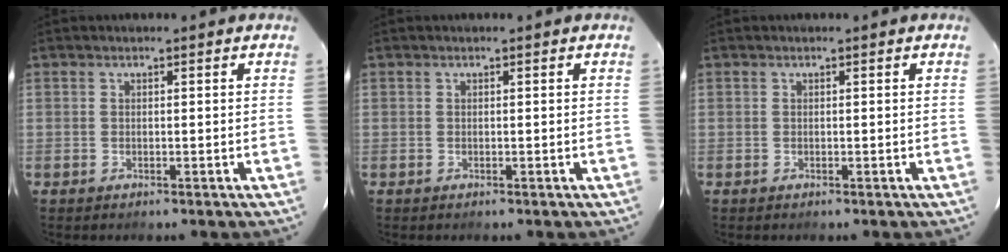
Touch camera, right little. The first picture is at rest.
{"total": 0.0}
{"total": 0.0}